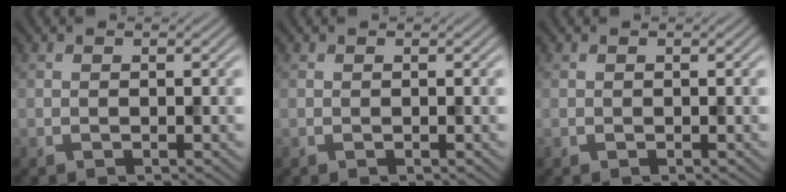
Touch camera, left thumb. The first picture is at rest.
{"total": 0.0}
{"total": 0.0}